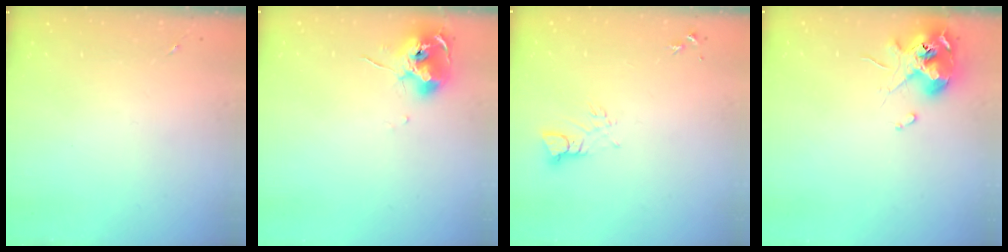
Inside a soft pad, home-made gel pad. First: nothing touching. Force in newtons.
{"total": 10.5, "press": 10.4, "slide": 1.0}
{"total": 3.4, "press": 3.4, "slide": 0.3}
{"total": 11.1, "press": 11.0, "slide": 1.6}